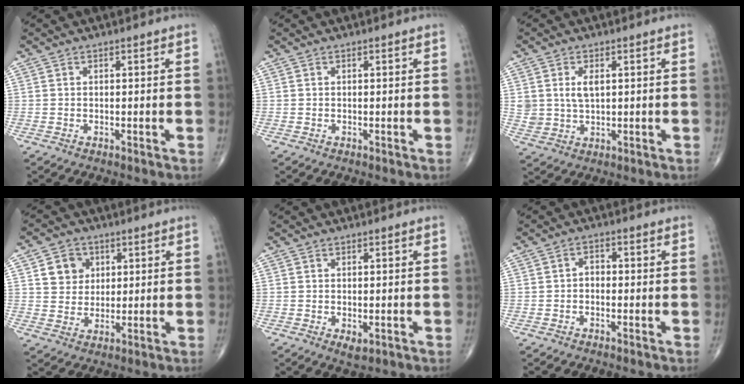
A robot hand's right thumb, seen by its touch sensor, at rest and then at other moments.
{"total": 0.0}
{"total": 4.9, "force": [1.3, 3.0, 3.6], "torque": [-0.062, -0.007, 0.032]}
{"total": 6.5, "force": [2.2, 5.7, 2.2], "torque": [-0.009, -0.006, 0.038]}
{"total": 2.0, "force": [-0.6, 1.0, 1.7], "torque": [-0.025, -0.004, -0.006]}
{"total": 2.1, "force": [-0.4, 1.6, 1.4], "torque": [-0.010, 0.012, -0.014]}